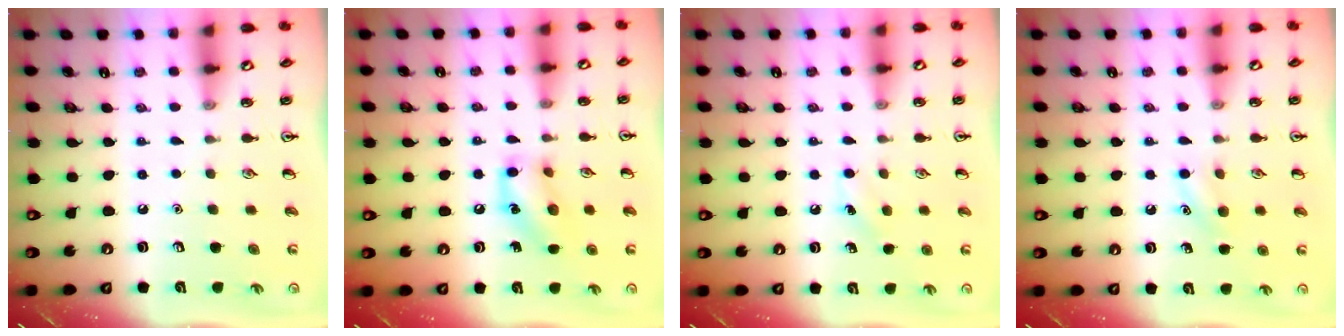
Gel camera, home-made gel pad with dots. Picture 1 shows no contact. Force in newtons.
{"total": 11.6, "press": 11.4, "slide": 1.9}
{"total": 4.9, "press": 4.6, "slide": 1.6}
{"total": 7.4, "press": 7.0, "slide": 2.3}